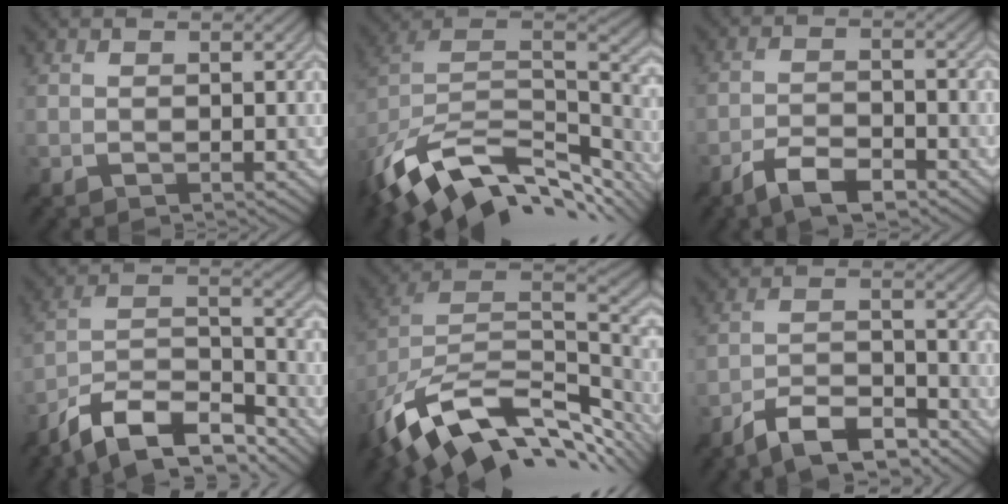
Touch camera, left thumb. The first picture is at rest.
{"total": 14.4, "force": [-6.6, 8.6, 9.5], "torque": [-0.221, -0.034, -0.094]}
{"total": 5.7, "force": [-4.2, 1.6, 3.5], "torque": [-0.073, -0.002, -0.077]}
{"total": 13.8, "force": [-10.9, 4.4, 7.2], "torque": [-0.166, -0.002, -0.193]}
{"total": 15.3, "force": [-5.7, 9.4, 10.7], "torque": [-0.237, -0.031, -0.084]}
{"total": 8.2, "force": [-6.6, 2.4, 4.3], "torque": [-0.077, 0.002, -0.127]}